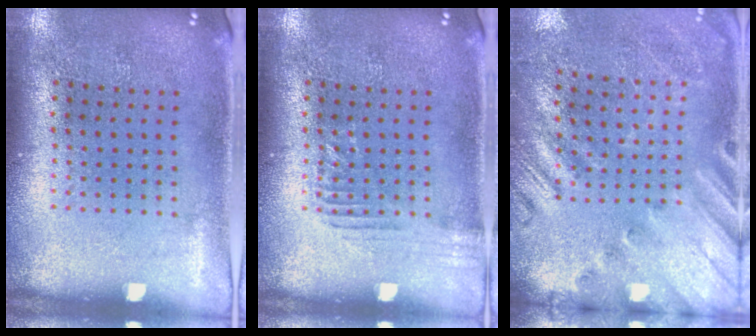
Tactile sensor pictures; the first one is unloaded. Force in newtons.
{"total": 1.2, "press": 1.2, "slide": 0.1}
{"total": 2.4, "press": 2.0, "slide": 1.3}